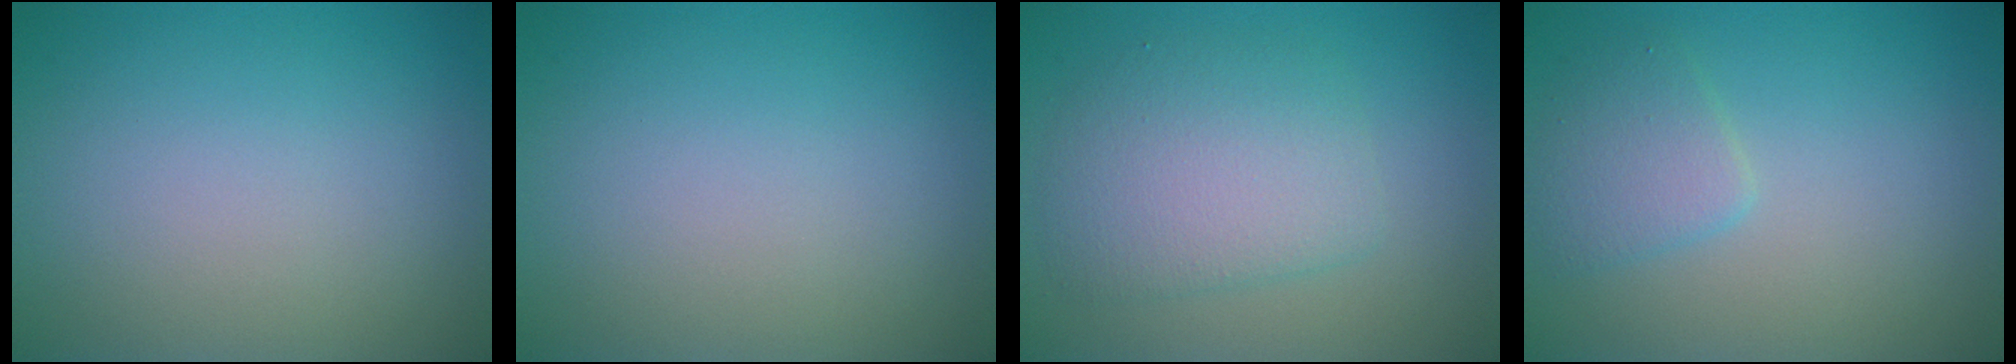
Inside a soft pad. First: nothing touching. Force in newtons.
{"total": 0.0}
{"total": 4.7, "press": 4.7, "slide": 0.1}
{"total": 2.3, "press": 2.3, "slide": 0.1}